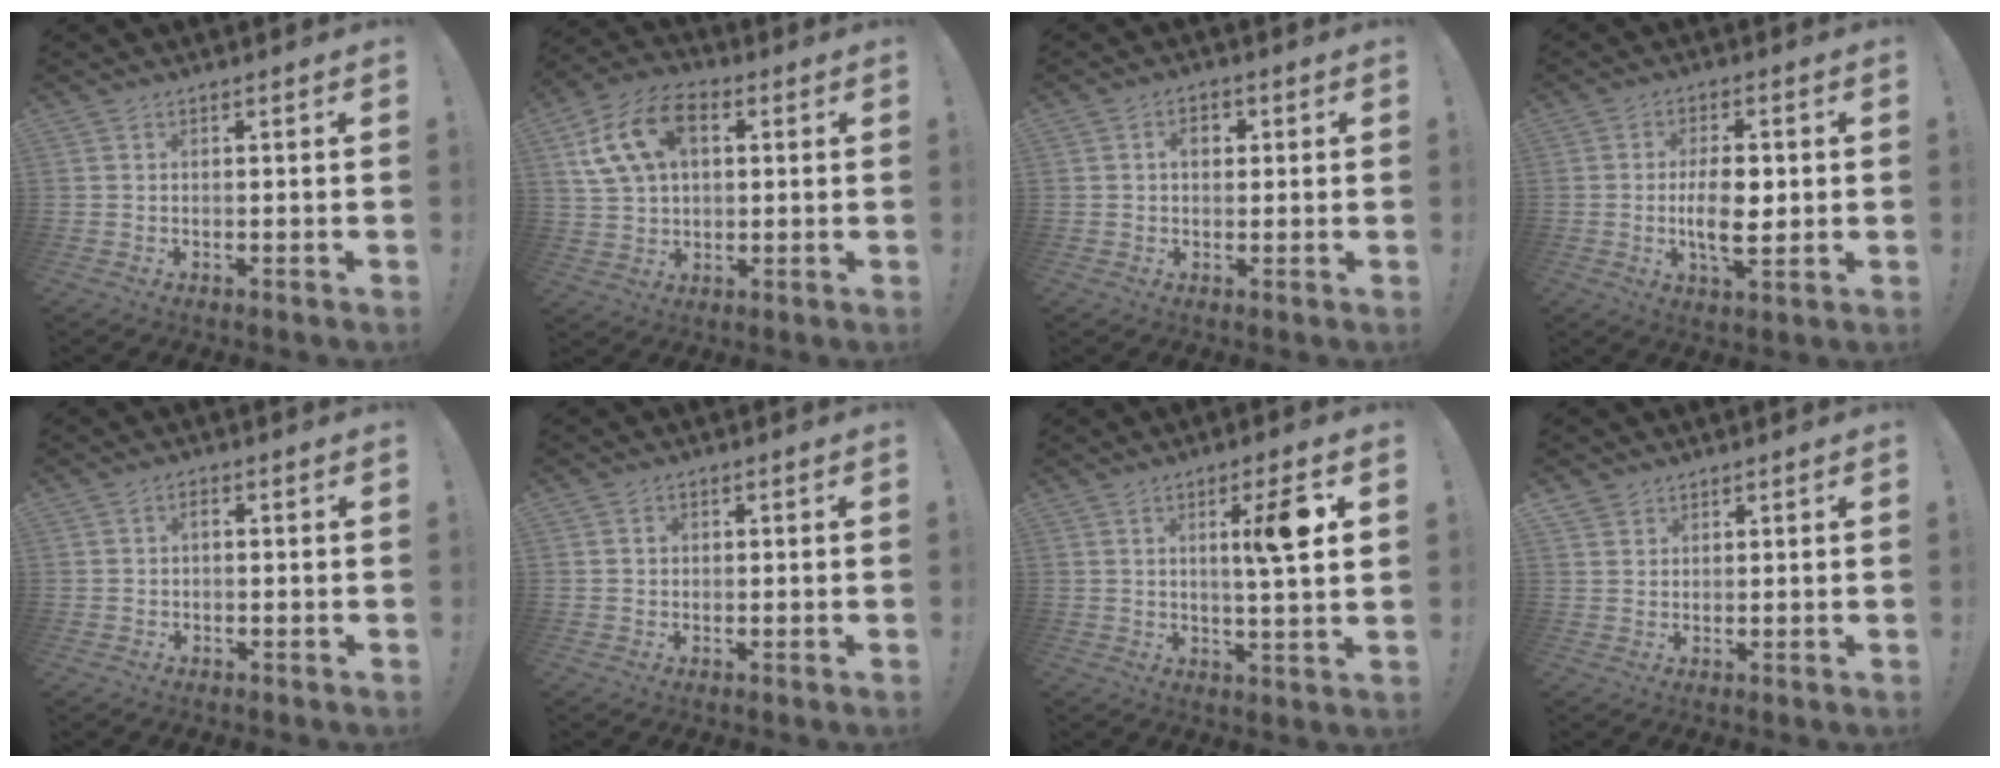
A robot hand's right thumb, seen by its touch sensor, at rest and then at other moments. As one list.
[{"total": 15.4, "force": [5.3, 10.3, 10.1], "torque": [-0.186, -0.005, 0.103]}, {"total": 3.9, "force": [0.8, 2.6, 2.8], "torque": [-0.035, 0.002, 0.008]}, {"total": 9.9, "force": [-0.4, 4.3, 9.0], "torque": [-0.148, -0.010, -0.014]}, {"total": 2.2, "force": [0.0, 2.0, 0.8], "torque": [-0.009, -0.002, -0.001]}, {"total": 1.0, "force": [0.0, 0.9, 0.4], "torque": [-0.003, 0.002, -0.001]}, {"total": 10.2, "force": [3.2, 0.3, 9.7], "torque": [-0.141, -0.012, 0.037]}, {"total": 2.5, "force": [2.0, 1.5, -0.1], "torque": [0.004, -0.014, 0.039]}]